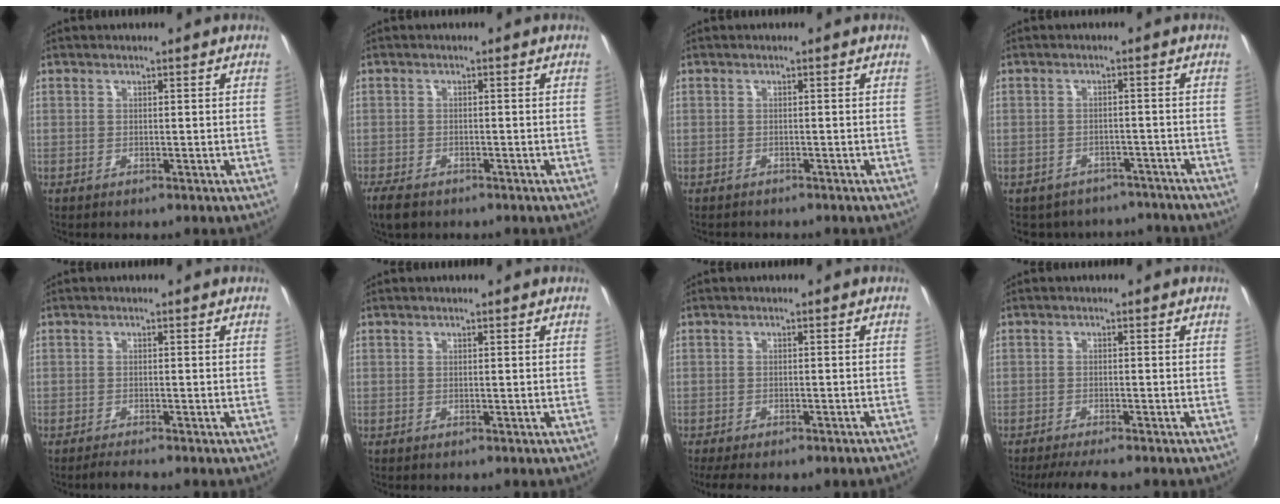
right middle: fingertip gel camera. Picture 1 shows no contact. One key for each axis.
{"total": 3.7, "fx": -2.7, "fy": 1.6, "fz": 1.9, "tx": -0.050, "ty": -0.013, "tz": -0.052}
{"total": 0.7, "fx": -0.7, "fy": 0.1, "fz": -0.2, "tx": 0.001, "ty": 0.000, "tz": -0.009}
{"total": 10.1, "fx": -8.5, "fy": 5.0, "fz": 2.4, "tx": -0.057, "ty": 0.010, "tz": -0.099}
{"total": 1.9, "fx": -1.7, "fy": -0.3, "fz": 0.7, "tx": -0.021, "ty": -0.007, "tz": -0.034}
{"total": 0.0}
{"total": 6.8, "fx": -5.7, "fy": 1.1, "fz": 3.6, "tx": -0.082, "ty": -0.024, "tz": -0.081}
{"total": 5.3, "fx": -4.6, "fy": 0.3, "fz": 2.7, "tx": -0.062, "ty": -0.015, "tz": -0.075}